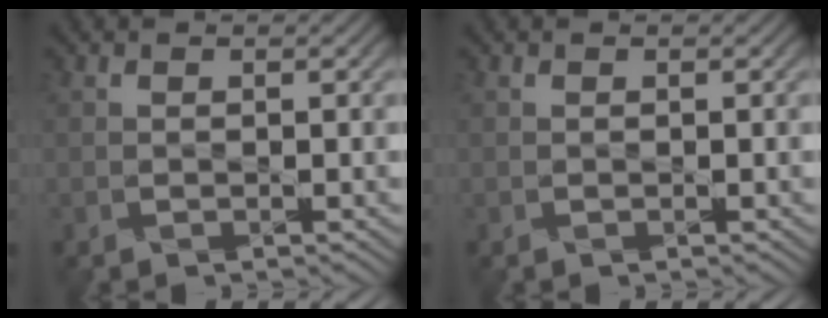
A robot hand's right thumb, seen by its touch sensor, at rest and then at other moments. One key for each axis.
{"total": 0.0}